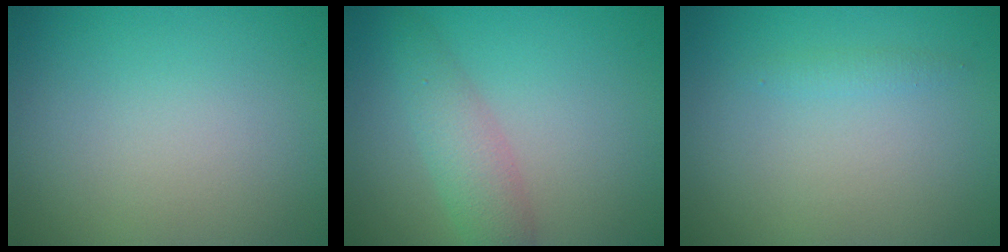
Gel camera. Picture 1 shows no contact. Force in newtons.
{"total": 3.0, "press": 3.0, "slide": 0.1}
{"total": 0.7, "press": 0.7, "slide": 0.0}